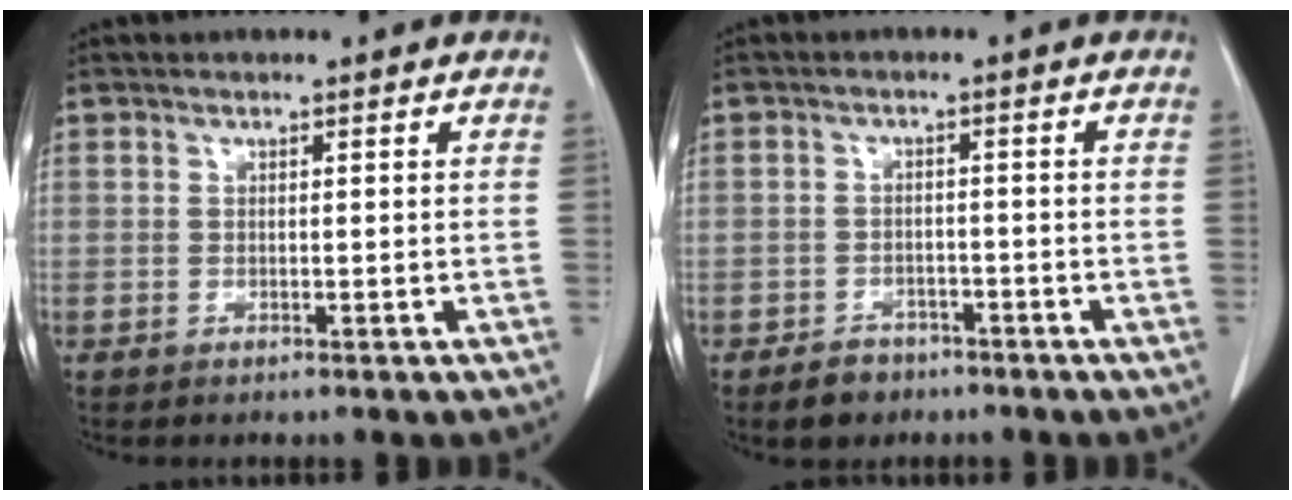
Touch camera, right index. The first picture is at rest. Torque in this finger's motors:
{"motor_torque": [-0.61, 0.12, -0.17, -0.06]}